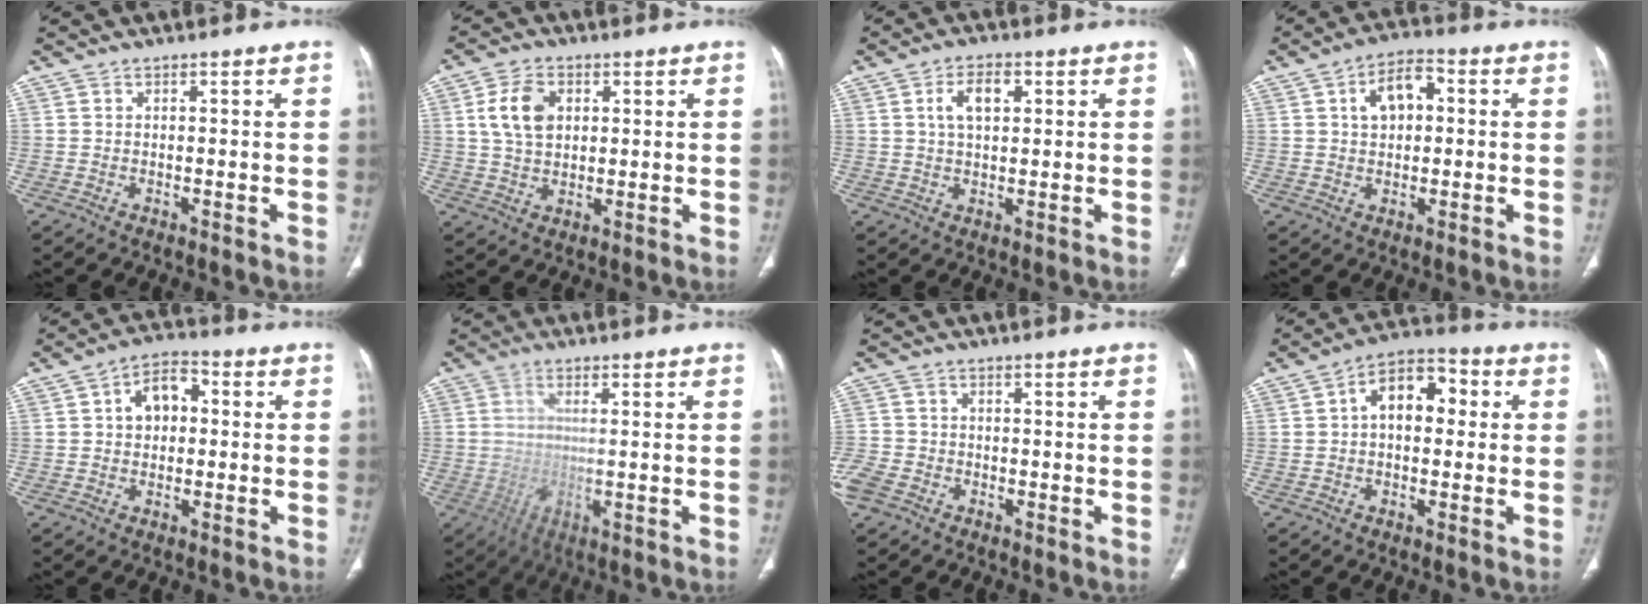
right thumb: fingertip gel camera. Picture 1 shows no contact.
{"total": 8.0, "force": [2.1, 5.4, 5.4], "torque": [-0.092, -0.001, 0.041]}
{"total": 5.7, "force": [1.7, 3.1, 4.4], "torque": [-0.076, 0.005, 0.030]}
{"total": 7.7, "force": [1.6, 4.8, 5.7], "torque": [-0.083, 0.016, 0.020]}
{"total": 7.3, "force": [0.9, 5.1, 5.2], "torque": [-0.065, 0.021, 0.006]}
{"total": 4.0, "force": [0.5, 1.6, 3.7], "torque": [-0.089, -0.009, 0.010]}
{"total": 5.7, "force": [-3.1, 4.1, 2.5], "torque": [-0.067, 0.011, -0.062]}
{"total": 9.9, "force": [1.4, 6.2, 7.6], "torque": [-0.096, 0.030, 0.011]}